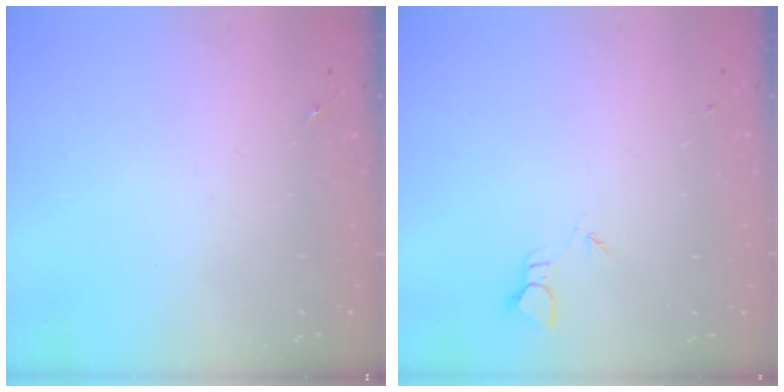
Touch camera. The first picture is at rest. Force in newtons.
{"total": 1.8, "press": 1.8, "slide": 0.0}